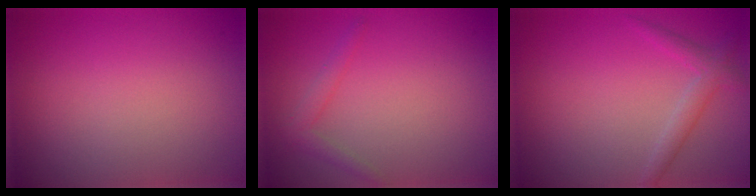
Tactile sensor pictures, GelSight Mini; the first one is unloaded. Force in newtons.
{"total": 1.3, "press": 1.3, "slide": 0.1}
{"total": 1.9, "press": 1.9, "slide": 0.2}